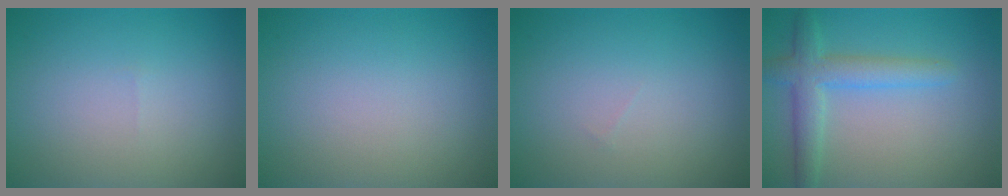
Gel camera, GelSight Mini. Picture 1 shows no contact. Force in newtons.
{"total": 0.0}
{"total": 0.0}
{"total": 2.9, "press": 2.9, "slide": 0.1}